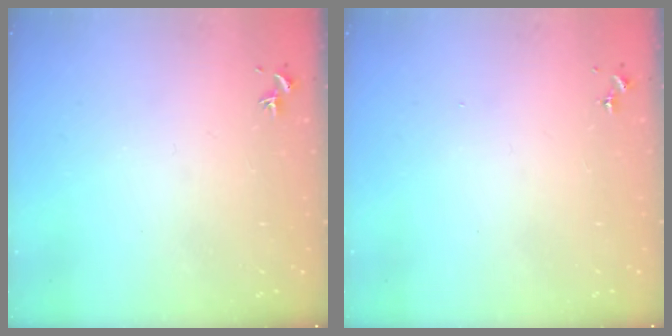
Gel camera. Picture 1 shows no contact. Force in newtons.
{"total": 0.0}